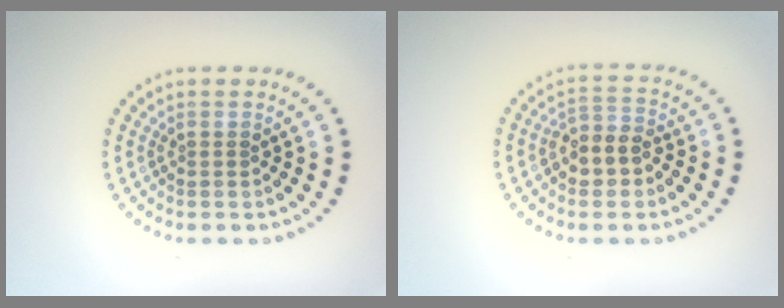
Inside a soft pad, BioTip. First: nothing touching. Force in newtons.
{"total": 3.2, "press": 2.9, "slide": 1.3}